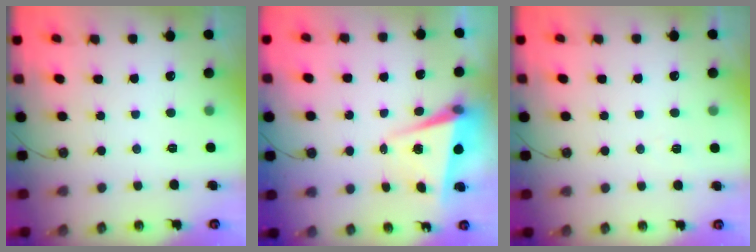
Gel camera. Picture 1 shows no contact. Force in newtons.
{"total": 5.5, "press": 5.4, "slide": 1.0}
{"total": 4.5, "press": 3.2, "slide": 3.2}